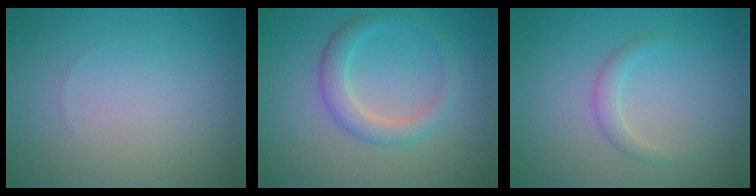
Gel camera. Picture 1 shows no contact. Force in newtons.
{"total": 3.0, "press": 3.0, "slide": 0.2}
{"total": 1.5, "press": 1.5, "slide": 0.1}